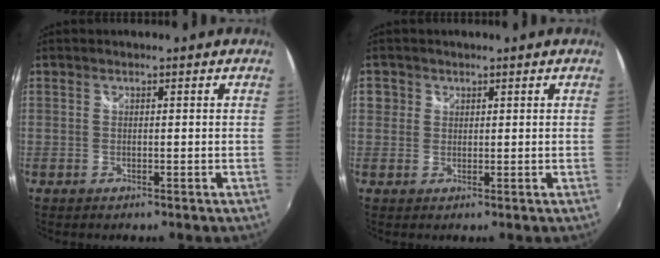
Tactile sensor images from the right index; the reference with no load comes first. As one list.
[{"total": 2.1, "force": [0.2, 2.0, 0.3], "torque": [-0.004, 0.006, 0.000]}]